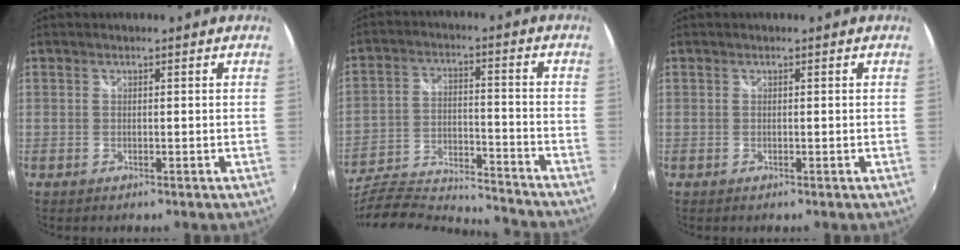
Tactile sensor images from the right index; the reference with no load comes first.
{"total": 22.1, "force": [-19.0, 5.2, 10.0], "torque": [-0.203, -0.035, -0.298]}
{"total": 0.0}